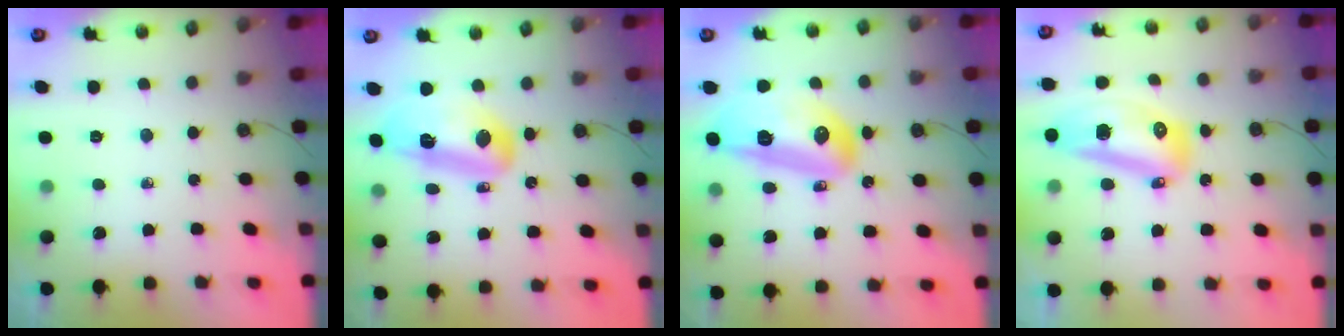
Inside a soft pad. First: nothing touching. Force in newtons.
{"total": 24.1, "press": 17.4, "slide": 16.6}
{"total": 27.5, "press": 21.3, "slide": 17.4}
{"total": 14.3, "press": 14.0, "slide": 3.3}